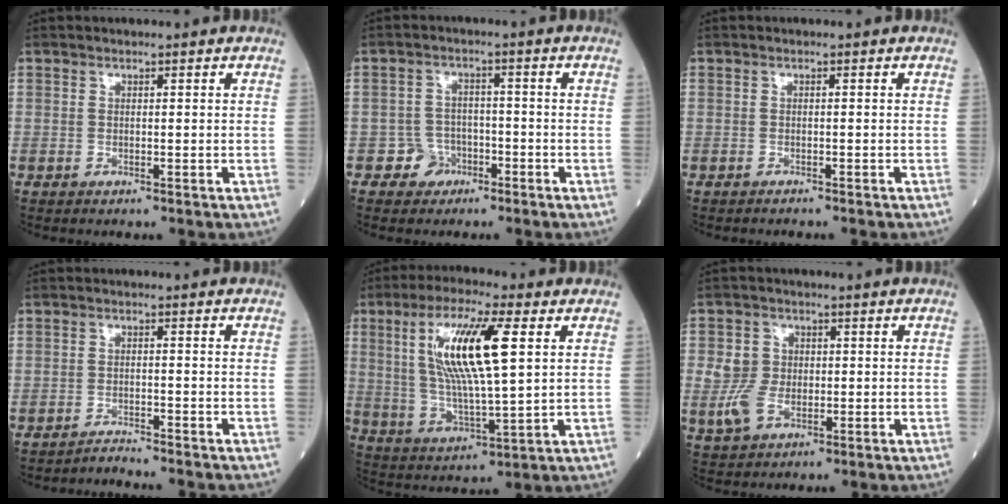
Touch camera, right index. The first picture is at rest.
{"total": 3.5, "force": [-2.0, 2.9, 0.0], "torque": [0.006, 0.015, -0.036]}
{"total": 1.2, "force": [-1.1, 0.0, 0.5], "torque": [-0.009, 0.000, -0.014]}
{"total": 2.6, "force": [-2.4, -0.9, -0.3], "torque": [0.007, -0.011, -0.041]}
{"total": 14.7, "force": [4.0, 2.1, 14.0], "torque": [-0.280, 0.007, 0.074]}
{"total": 5.7, "force": [-0.8, 4.2, 3.7], "torque": [-0.090, 0.004, -0.011]}